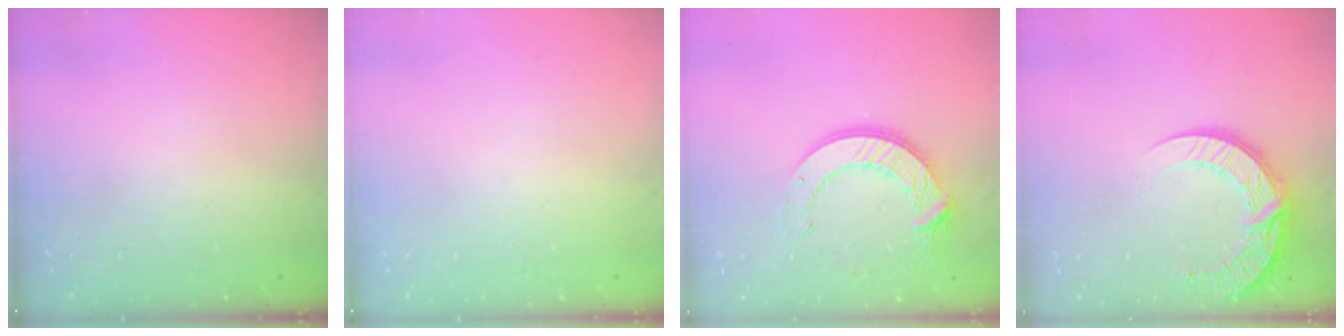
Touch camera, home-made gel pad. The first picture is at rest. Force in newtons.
{"total": 0.0}
{"total": 14.7, "press": 14.7, "slide": 1.6}
{"total": 13.9, "press": 13.8, "slide": 1.4}